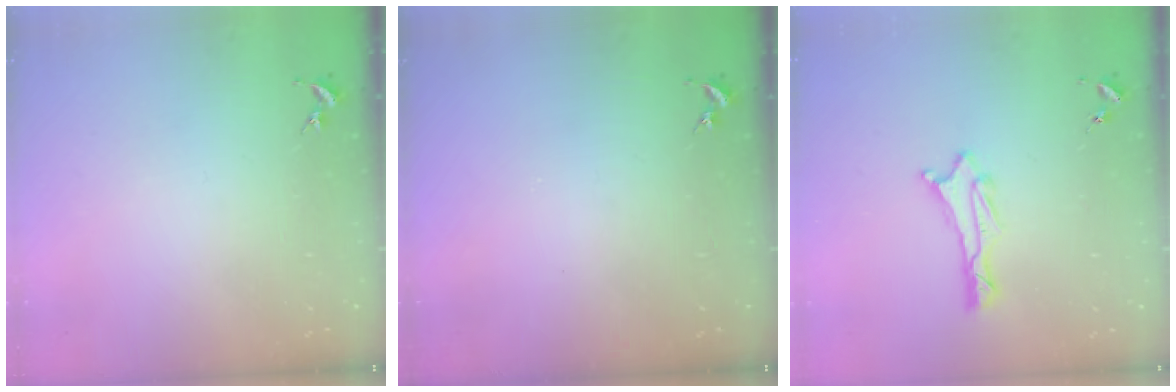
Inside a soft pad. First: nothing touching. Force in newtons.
{"total": 0.0}
{"total": 1.5, "press": 1.5, "slide": 0.2}